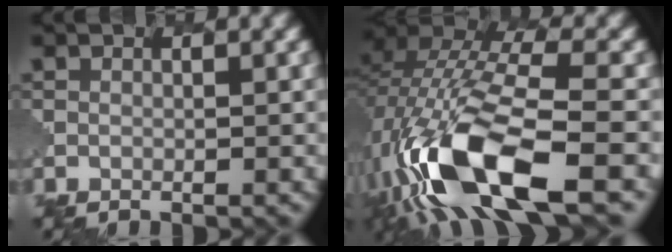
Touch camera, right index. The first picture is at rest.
{"total": 13.6, "force": [-5.9, 5.2, 11.1], "torque": [-0.238, -0.006, -0.100]}